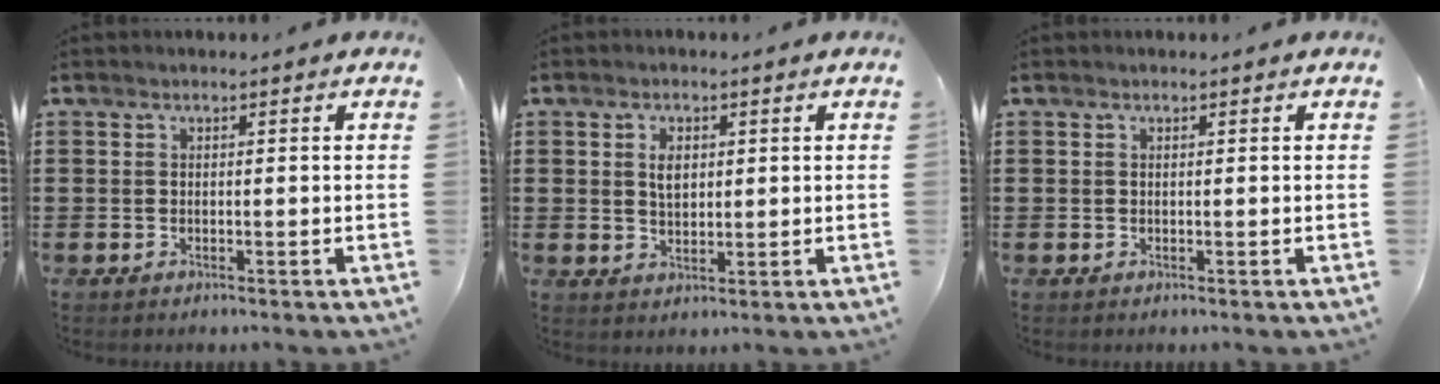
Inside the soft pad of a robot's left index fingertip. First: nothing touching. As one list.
[{"total": 3.0, "force": [0.9, 1.7, 2.2], "torque": [-0.041, 0.005, 0.013]}, {"total": 0.0}]